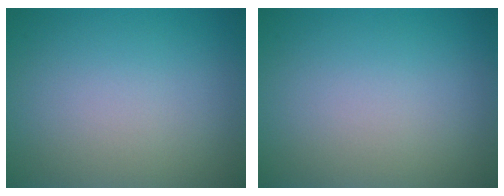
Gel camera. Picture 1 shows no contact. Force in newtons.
{"total": 0.0}